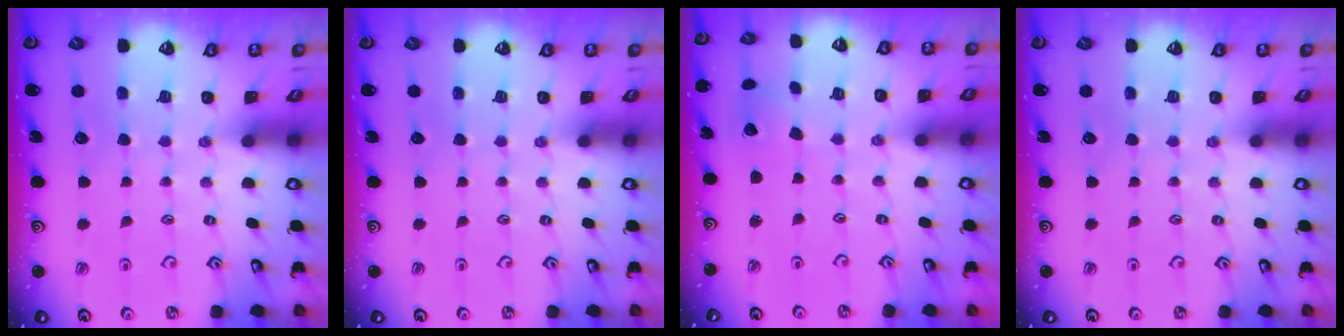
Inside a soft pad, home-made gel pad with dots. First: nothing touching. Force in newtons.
{"total": 0.0}
{"total": 2.3, "press": 2.3, "slide": 0.3}
{"total": 0.0}